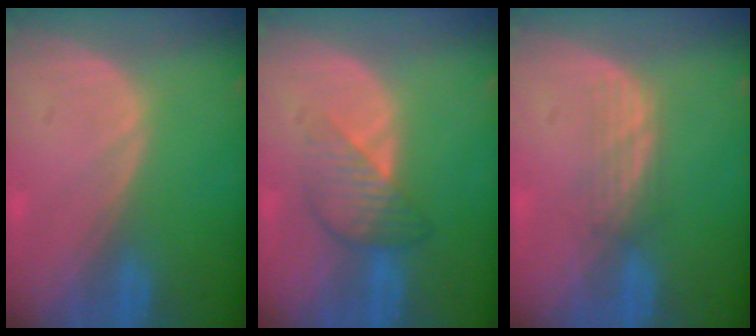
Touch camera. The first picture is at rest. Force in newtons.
{"total": 4.6, "press": 4.6, "slide": 0.2}
{"total": 2.7, "press": 2.5, "slide": 0.9}